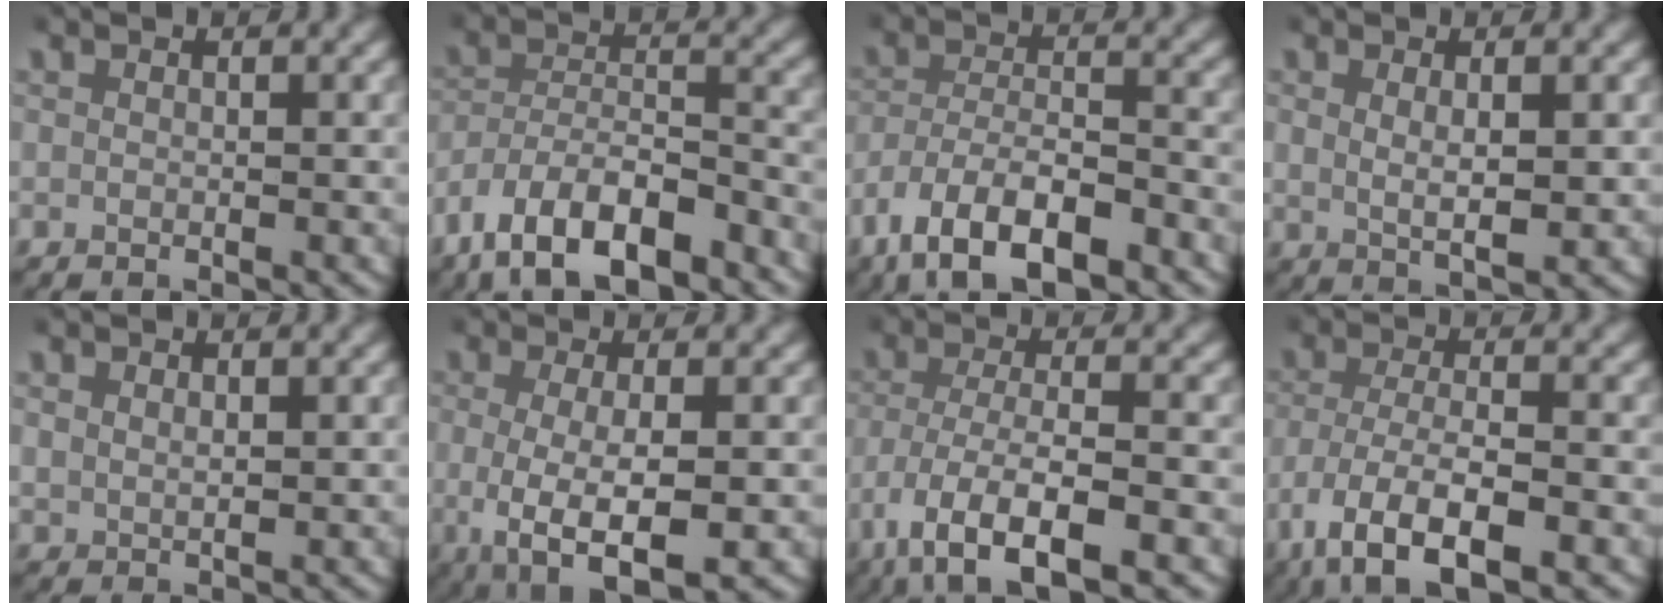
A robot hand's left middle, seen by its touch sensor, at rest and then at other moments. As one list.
[{"total": 8.4, "force": [-5.8, 4.5, 4.0], "torque": [-0.074, -0.010, -0.101]}, {"total": 7.2, "force": [-4.5, 3.5, 4.5], "torque": [-0.087, -0.014, -0.069]}, {"total": 2.7, "force": [0.4, 1.0, 2.5], "torque": [-0.047, -0.012, 0.017]}, {"total": 1.2, "force": [0.8, 0.7, 0.7], "torque": [-0.013, -0.006, 0.024]}, {"total": 7.8, "force": [-2.8, 3.7, 6.3], "torque": [-0.139, -0.039, -0.021]}, {"total": 7.1, "force": [-4.3, 2.9, 5.0], "torque": [-0.112, -0.035, -0.052]}, {"total": 7.2, "force": [-4.2, 3.1, 5.0], "torque": [-0.115, -0.033, -0.050]}]